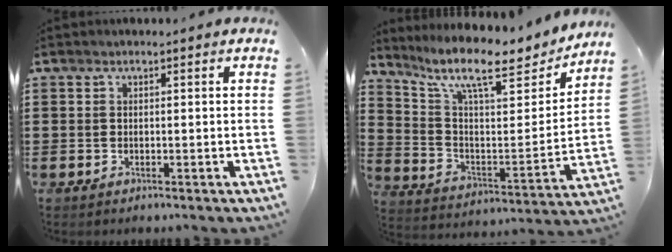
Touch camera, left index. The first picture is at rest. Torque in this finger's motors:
{"motor_torque": [1.70, -0.43, 0.31, 0.21]}